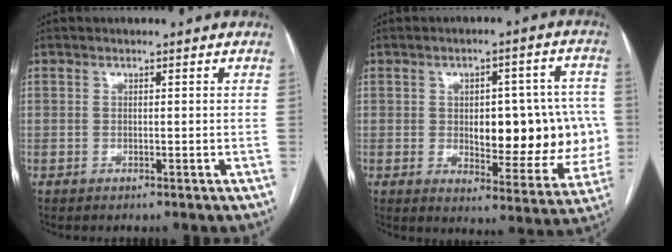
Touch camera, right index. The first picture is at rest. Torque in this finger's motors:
{"motor_torque": [0.62, -0.14, 0.29, 0.09]}